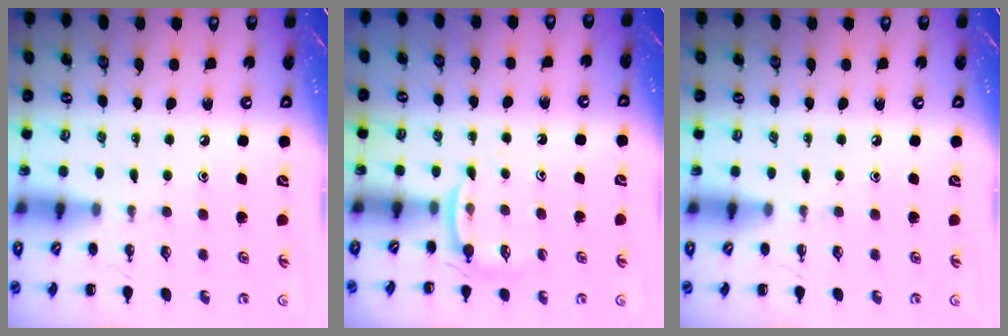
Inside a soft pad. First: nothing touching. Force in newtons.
{"total": 4.1, "press": 3.9, "slide": 1.1}
{"total": 0.0}